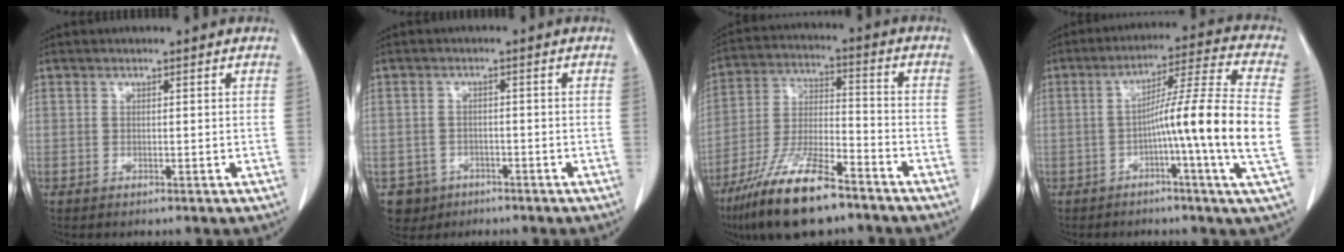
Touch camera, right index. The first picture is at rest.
{"total": 4.3, "force": [-2.3, 3.6, -0.1], "torque": [0.001, 0.009, -0.037]}
{"total": 15.3, "force": [-10.8, 3.4, 10.3], "torque": [-0.211, -0.020, -0.198]}
{"total": 14.6, "force": [-2.1, -2.0, 14.3], "torque": [-0.221, 0.004, -0.046]}